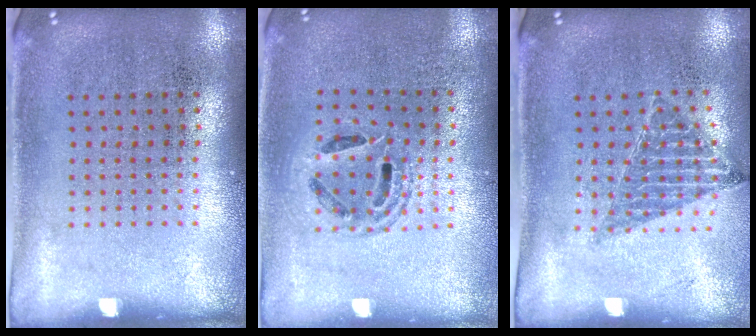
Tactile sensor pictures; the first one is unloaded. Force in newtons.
{"total": 1.3, "press": 1.1, "slide": 0.6}
{"total": 0.9, "press": 0.9, "slide": 0.1}